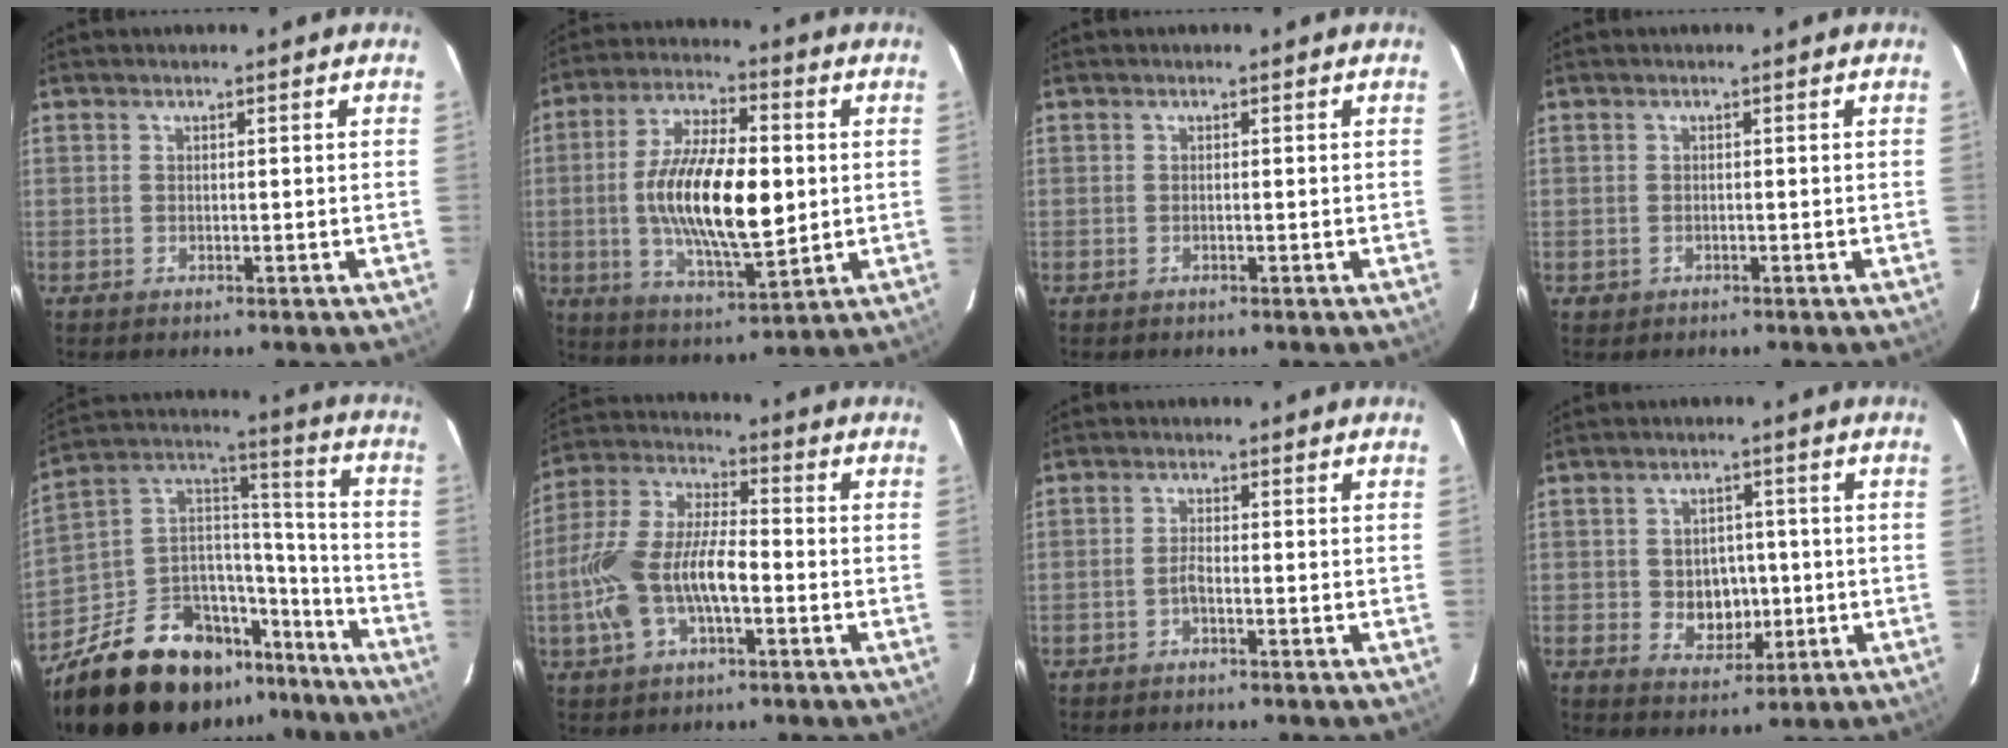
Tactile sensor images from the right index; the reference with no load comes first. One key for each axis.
{"total": 17.6, "fx": -0.1, "fy": 6.7, "fz": 16.3, "tx": -0.308, "ty": -0.001, "tz": 0.000}
{"total": 0.0}
{"total": 1.2, "fx": -0.5, "fy": 1.1, "fz": 0.1, "tx": -0.002, "ty": 0.001, "tz": -0.005}
{"total": 26.1, "fx": -18.0, "fy": 13.9, "fz": 12.9, "tx": -0.251, "ty": 0.061, "tz": -0.265}
{"total": 14.2, "fx": -3.9, "fy": 6.2, "fz": 12.2, "tx": -0.259, "ty": 0.007, "tz": -0.073}
{"total": 1.4, "fx": -0.9, "fy": 0.2, "fz": 1.1, "tx": -0.026, "ty": 0.006, "tz": -0.020}
{"total": 6.3, "fx": -0.8, "fy": 5.3, "fz": 3.4, "tx": -0.067, "ty": 0.006, "tz": 0.005}